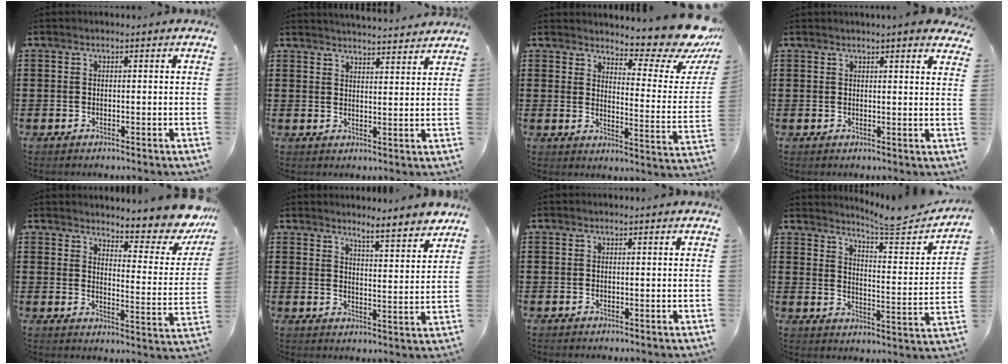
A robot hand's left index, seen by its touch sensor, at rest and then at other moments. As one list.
[{"total": 3.5, "force": [3.5, -0.3, 0.1], "torque": [-0.011, -0.018, 0.063]}, {"total": 9.9, "force": [8.7, 1.6, 4.5], "torque": [-0.066, -0.070, 0.146]}, {"total": 2.1, "force": [2.0, -0.2, 0.7], "torque": [-0.010, -0.007, 0.036]}, {"total": 6.9, "force": [6.4, 0.6, 2.5], "torque": [-0.046, -0.056, 0.108]}, {"total": 4.8, "force": [4.6, -0.5, 1.2], "torque": [-0.034, -0.033, 0.076]}, {"total": 0.0}, {"total": 5.9, "force": [5.4, -0.3, 2.4], "torque": [-0.055, -0.042, 0.083]}]